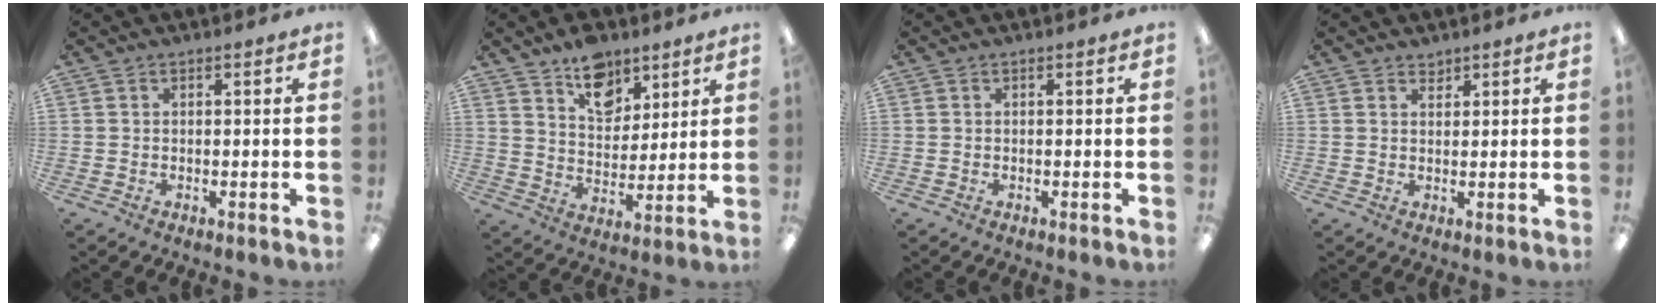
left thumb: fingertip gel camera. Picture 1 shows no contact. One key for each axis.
{"total": 11.1, "fx": 7.9, "fy": 6.6, "fz": 4.0, "tx": -0.043, "ty": -0.048, "tz": 0.143}
{"total": 0.0}
{"total": 1.5, "fx": 1.5, "fy": 0.5, "fz": 0.0, "tx": 0.008, "ty": -0.005, "tz": 0.027}